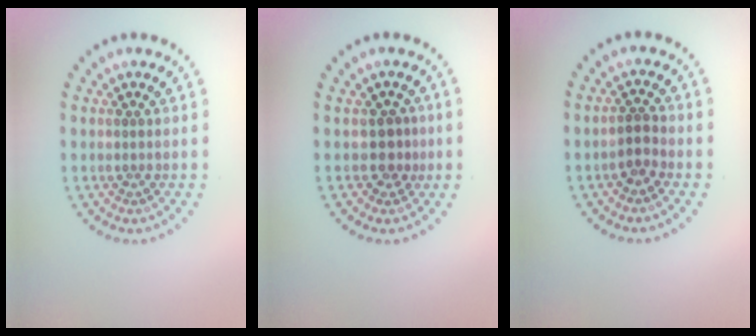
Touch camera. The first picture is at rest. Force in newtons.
{"total": 1.7, "press": 1.3, "slide": 1.1}
{"total": 1.7, "press": 1.5, "slide": 0.8}